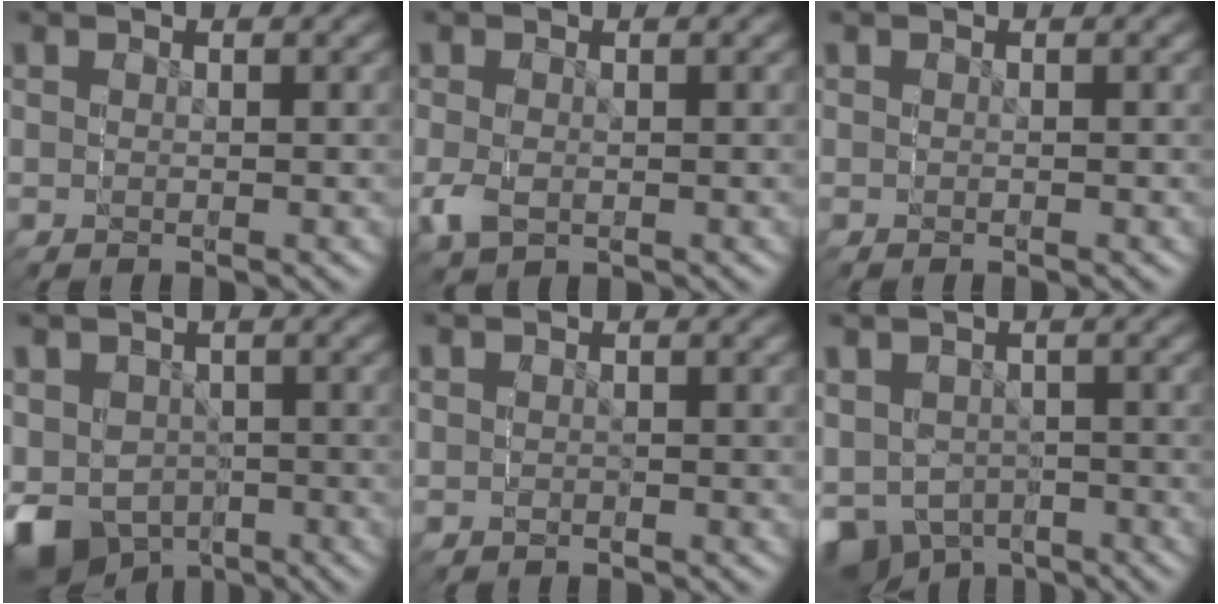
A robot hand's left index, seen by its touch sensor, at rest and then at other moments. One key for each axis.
{"total": 2.1, "fx": -0.6, "fy": 1.8, "fz": 1.0, "tx": -0.029, "ty": -0.009, "tz": -0.002}
{"total": 0.0}
{"total": 10.0, "fx": -3.8, "fy": 8.7, "fz": 3.1, "tx": -0.097, "ty": -0.070, "tz": -0.037}
{"total": 1.4, "fx": -0.1, "fy": 1.1, "fz": 0.8, "tx": -0.021, "ty": -0.010, "tz": 0.004}
{"total": 7.5, "fx": -2.4, "fy": 6.9, "fz": 1.7, "tx": -0.068, "ty": -0.055, "tz": -0.022}